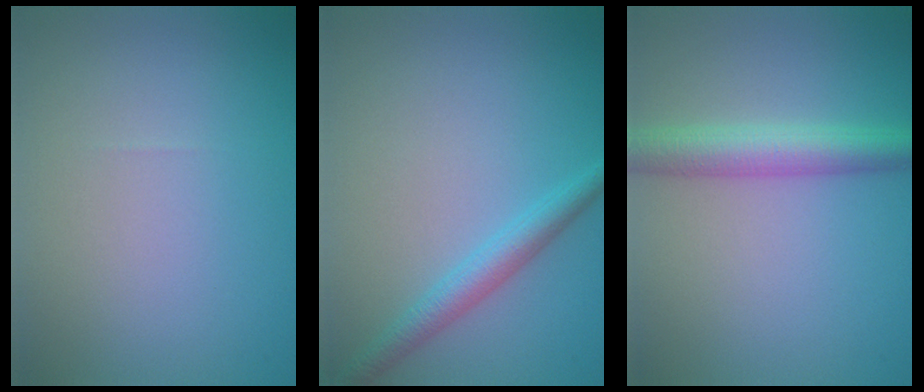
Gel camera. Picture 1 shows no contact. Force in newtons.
{"total": 2.7, "press": 2.7, "slide": 0.1}
{"total": 4.1, "press": 4.1, "slide": 0.1}